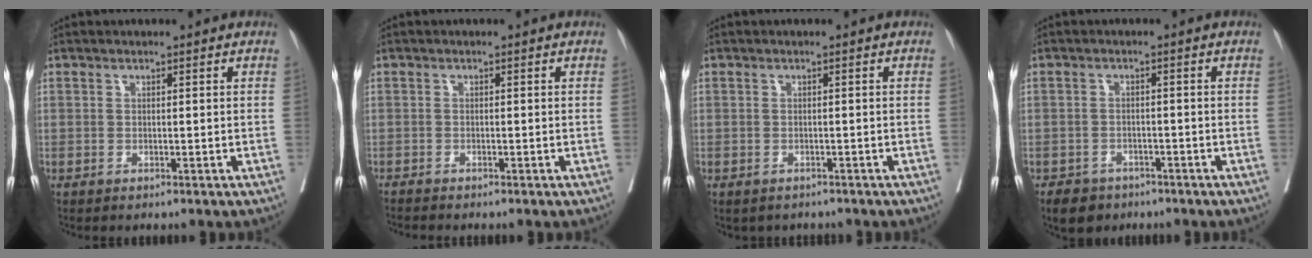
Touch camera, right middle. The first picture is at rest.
{"total": 1.9, "force": [-1.8, -0.3, 0.5], "torque": [-0.012, -0.004, -0.034]}
{"total": 3.4, "force": [-2.9, 1.6, 0.8], "torque": [-0.015, 0.003, -0.034]}
{"total": 4.5, "force": [-3.4, 2.8, 1.0], "torque": [-0.018, 0.003, -0.054]}